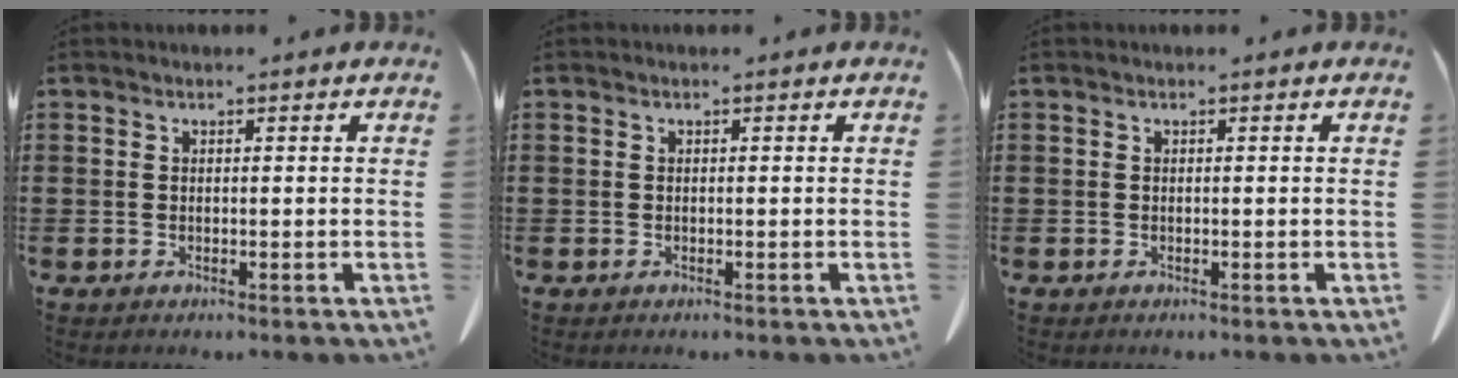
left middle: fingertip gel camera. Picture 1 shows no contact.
{"total": 0.0}
{"total": 0.0}